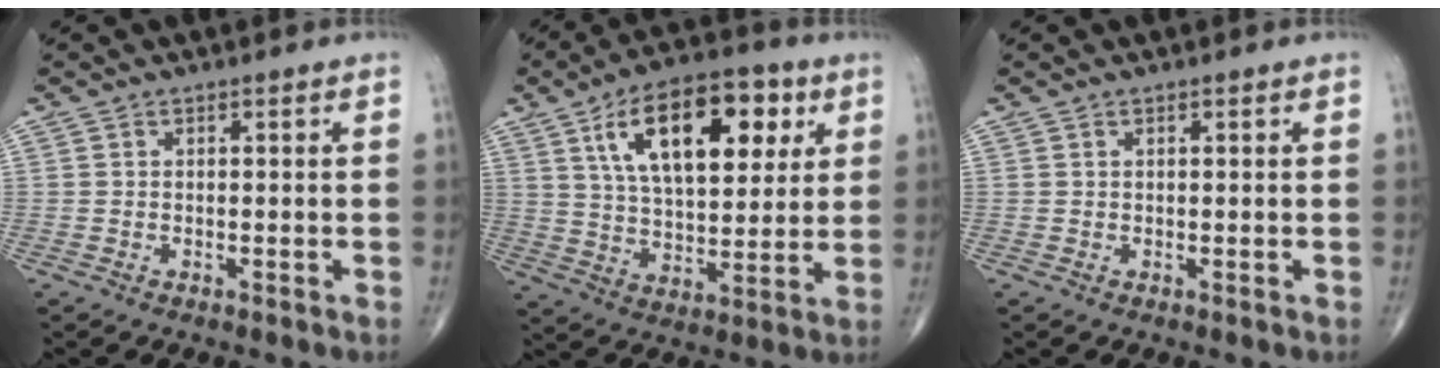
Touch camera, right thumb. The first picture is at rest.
{"total": 19.8, "force": [7.6, 9.7, 15.4], "torque": [-0.212, -0.015, 0.125]}
{"total": 0.0}